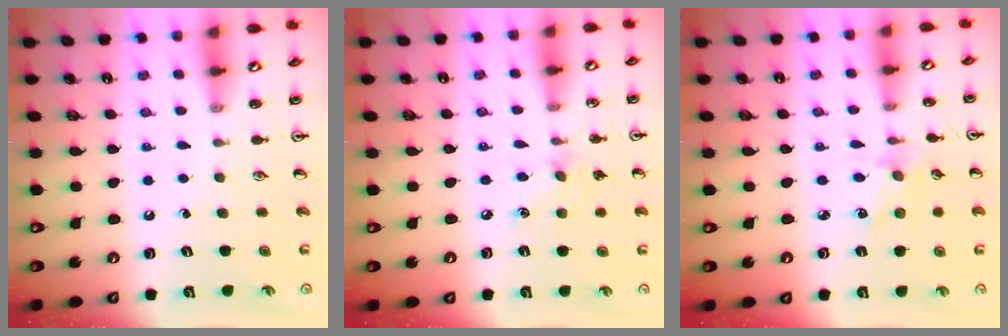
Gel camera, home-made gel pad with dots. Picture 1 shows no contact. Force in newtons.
{"total": 8.0, "press": 7.9, "slide": 0.8}
{"total": 3.8, "press": 3.8, "slide": 0.4}